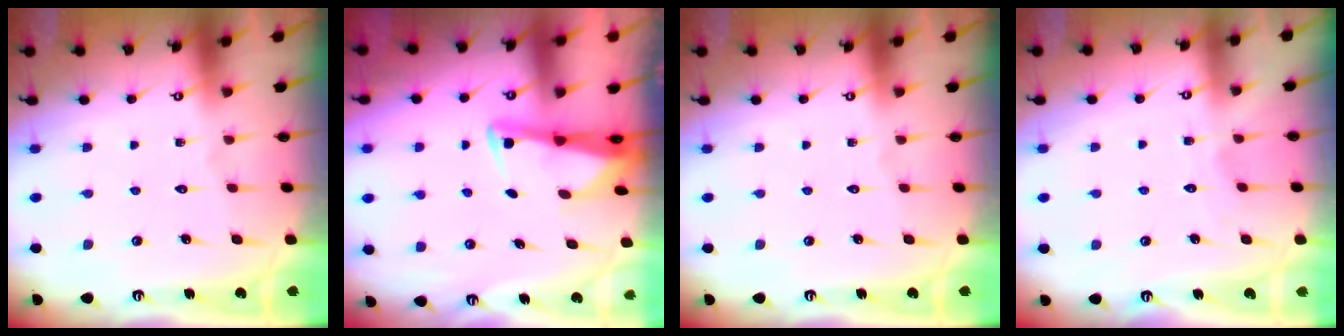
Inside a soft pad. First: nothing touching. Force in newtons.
{"total": 2.7, "press": 2.7, "slide": 0.5}
{"total": 0.0}
{"total": 3.4, "press": 3.3, "slide": 0.4}